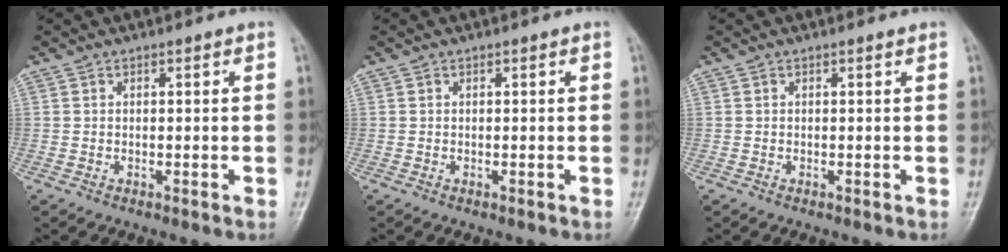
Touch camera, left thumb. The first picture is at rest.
{"total": 0.0}
{"total": 0.0}